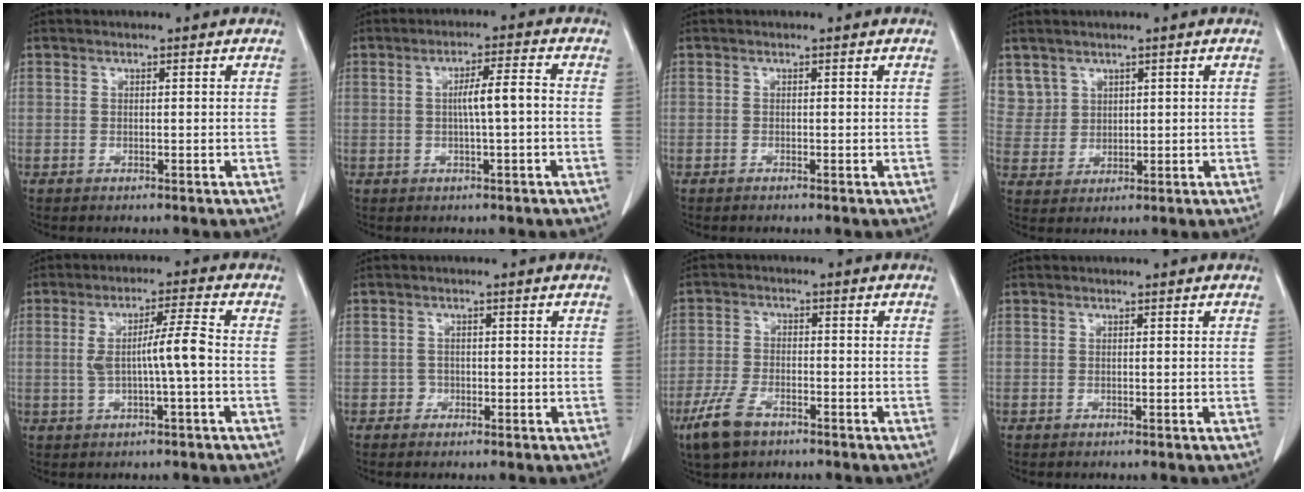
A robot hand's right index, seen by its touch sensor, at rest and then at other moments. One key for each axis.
{"total": 4.5, "fx": -0.2, "fy": 0.1, "fz": 4.5, "tx": -0.078, "ty": 0.008, "tz": -0.003}
{"total": 0.0}
{"total": 4.8, "fx": 3.0, "fy": 3.8, "fz": -0.1, "tx": 0.009, "ty": 0.002, "tz": 0.066}
{"total": 6.3, "fx": -0.5, "fy": -0.2, "fz": 6.3, "tx": -0.117, "ty": 0.009, "tz": -0.006}
{"total": 1.5, "fx": -0.5, "fy": 1.3, "fz": -0.2, "tx": 0.009, "ty": 0.009, "tz": -0.014}
{"total": 6.7, "fx": -4.3, "fy": 3.2, "fz": 4.0, "tx": -0.094, "ty": -0.006, "tz": -0.077}
{"total": 0.0}